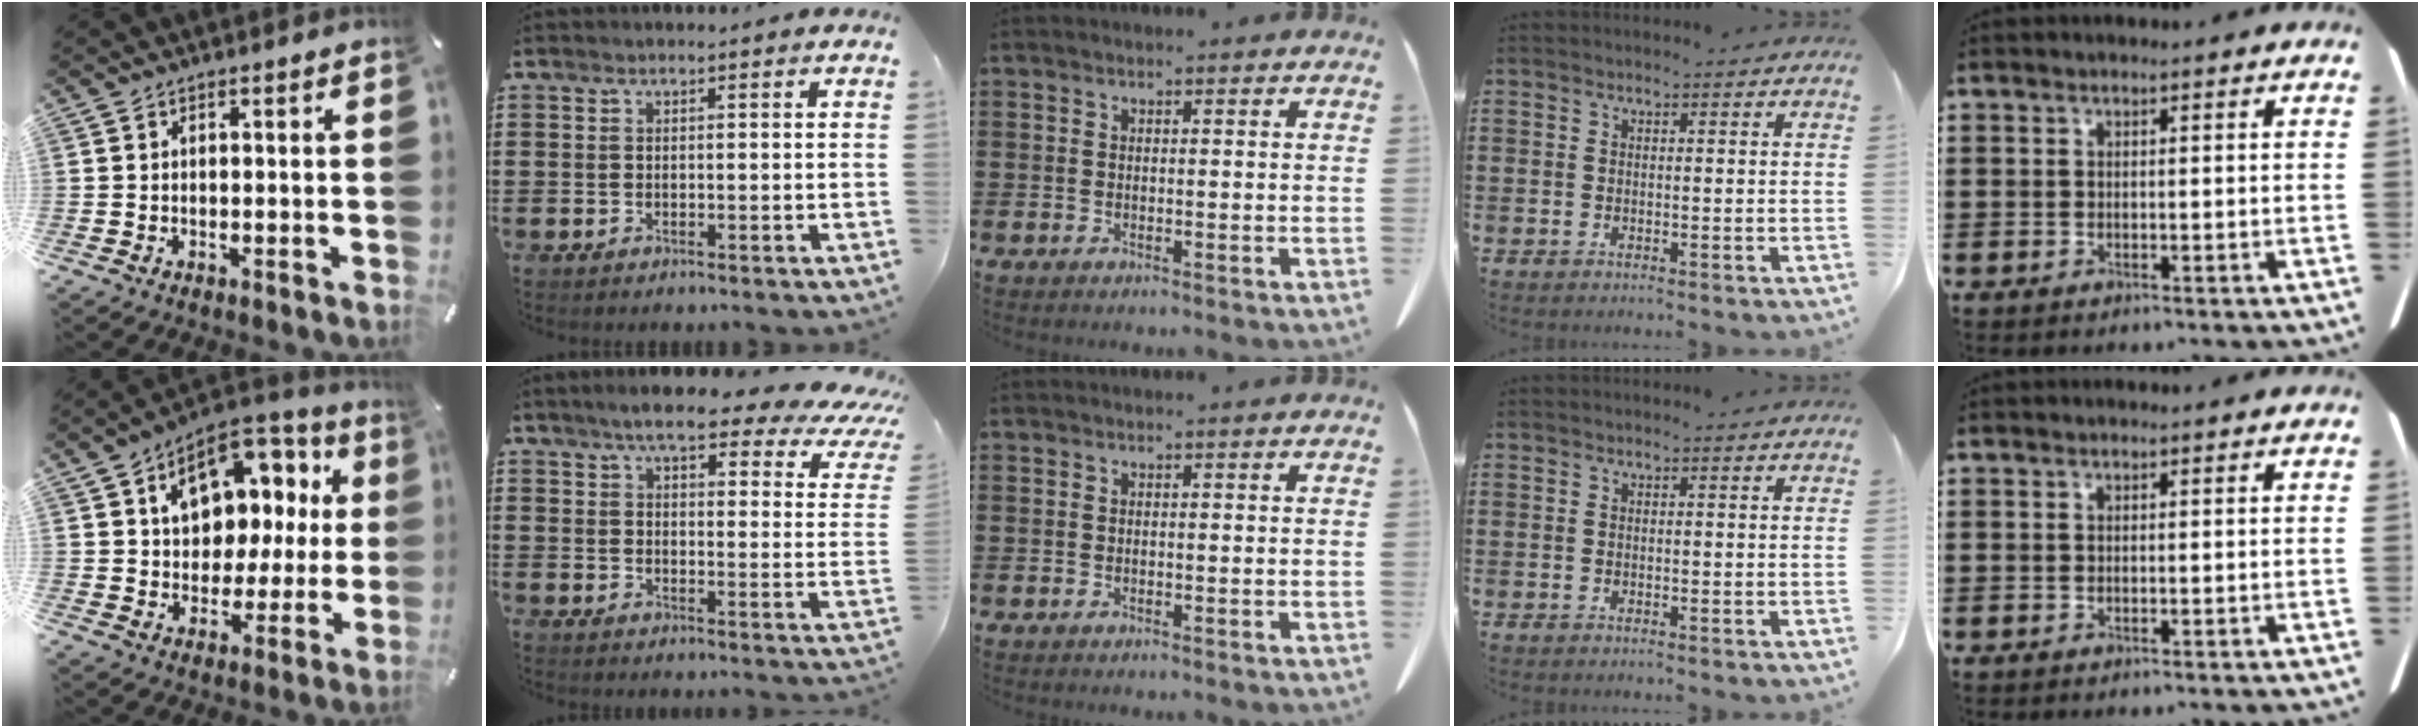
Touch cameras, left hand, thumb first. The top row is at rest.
{"thumb": {"total": 12.6, "force": [5.0, 9.5, 6.8], "torque": [-0.103, -0.033, 0.092]}, "index": {"total": 7.2, "force": [5.7, 1.7, 4.0], "torque": [-0.086, -0.024, 0.094]}}